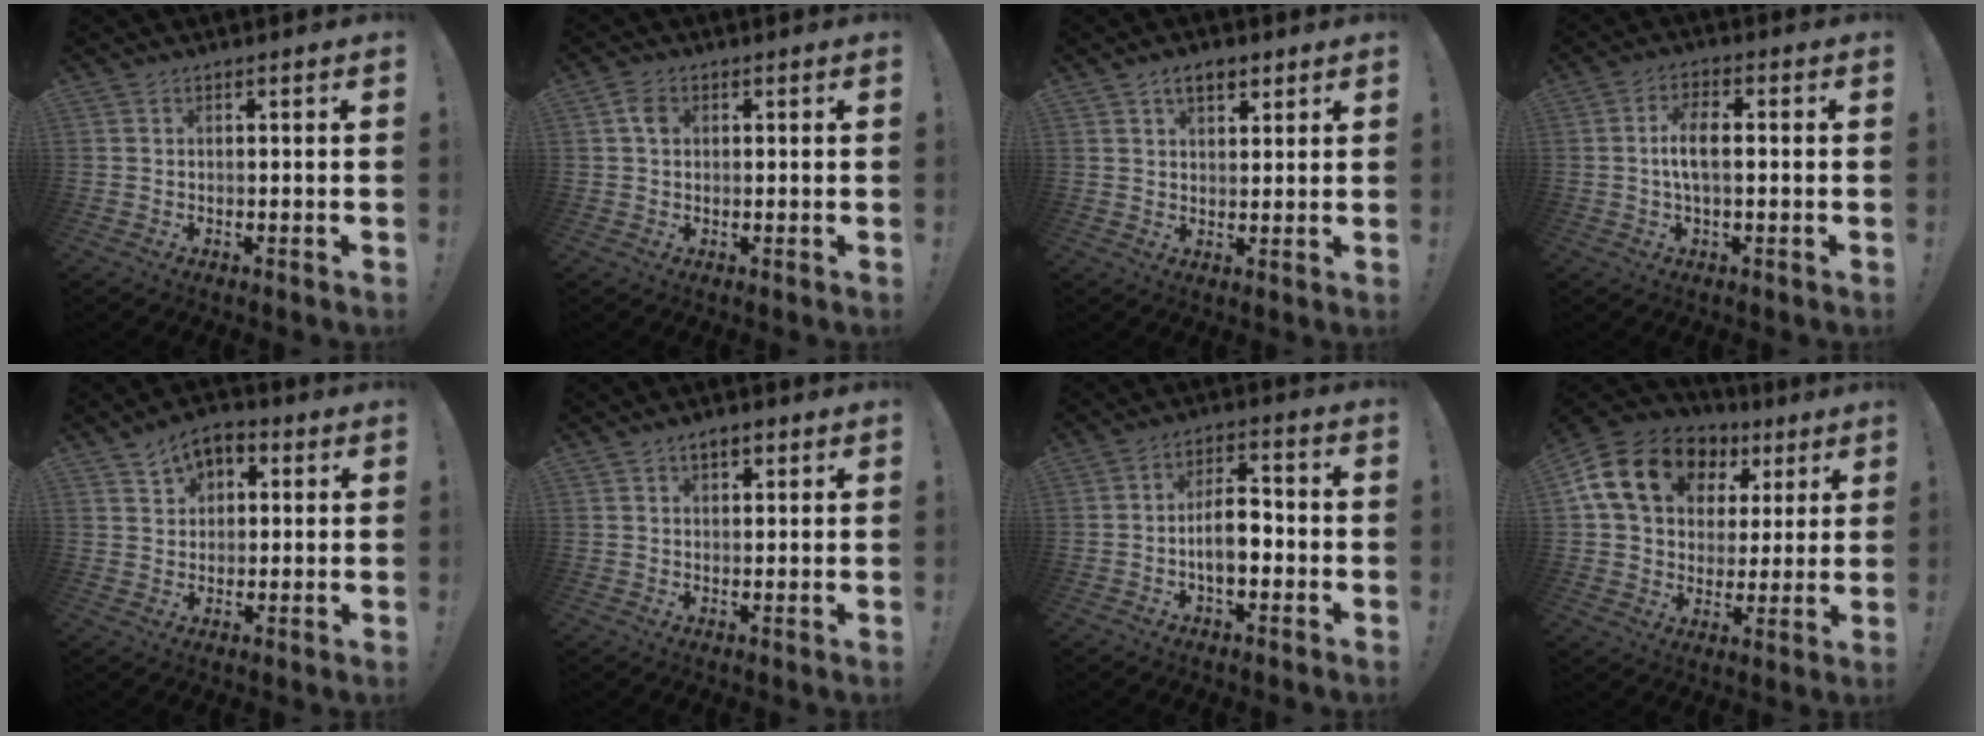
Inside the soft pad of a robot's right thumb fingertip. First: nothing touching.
{"total": 3.4, "force": [0.8, 2.4, 2.3], "torque": [-0.030, 0.001, 0.013]}
{"total": 5.3, "force": [3.0, 3.2, 3.0], "torque": [-0.041, -0.006, 0.053]}
{"total": 7.0, "force": [-0.1, 2.9, 6.4], "torque": [-0.122, 0.003, -0.005]}
{"total": 6.3, "force": [3.3, 4.6, 2.8], "torque": [-0.041, -0.013, 0.060]}
{"total": 3.2, "force": [1.7, 1.9, 2.0], "torque": [-0.026, -0.001, 0.027]}
{"total": 9.0, "force": [-2.3, 4.8, 7.3], "torque": [-0.121, 0.015, -0.042]}
{"total": 20.2, "force": [7.9, 14.3, 12.0], "torque": [-0.199, -0.013, 0.157]}